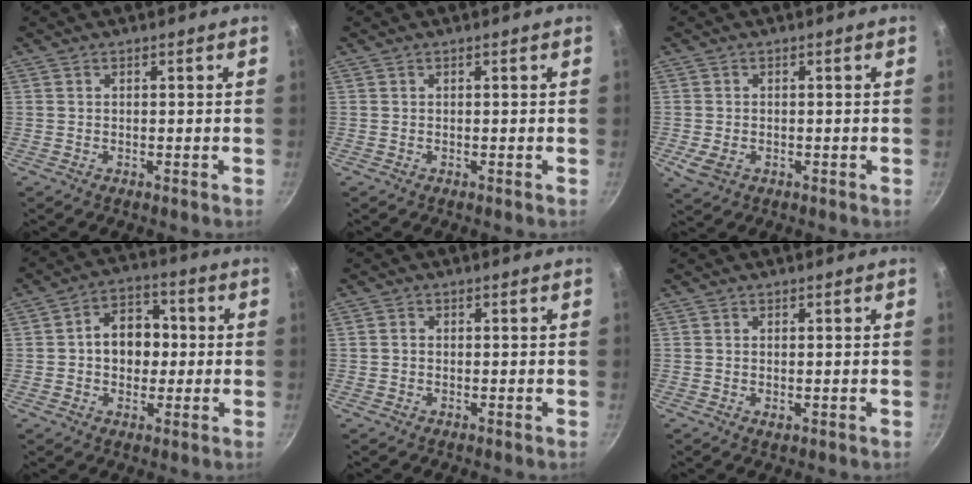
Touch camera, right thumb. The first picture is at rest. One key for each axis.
{"total": 0.0}
{"total": 3.8, "fx": -1.0, "fy": 2.6, "fz": 2.5, "tx": -0.049, "ty": -0.006, "tz": -0.014}
{"total": 9.8, "fx": 0.2, "fy": 7.4, "fz": 6.3, "tx": -0.054, "ty": 0.018, "tz": -0.007}
{"total": 1.1, "fx": -0.1, "fy": 1.0, "fz": 0.5, "tx": -0.010, "ty": 0.006, "tz": -0.003}
{"total": 1.0, "fx": 0.0, "fy": 0.6, "fz": 0.9, "tx": -0.014, "ty": -0.002, "tz": 0.001}